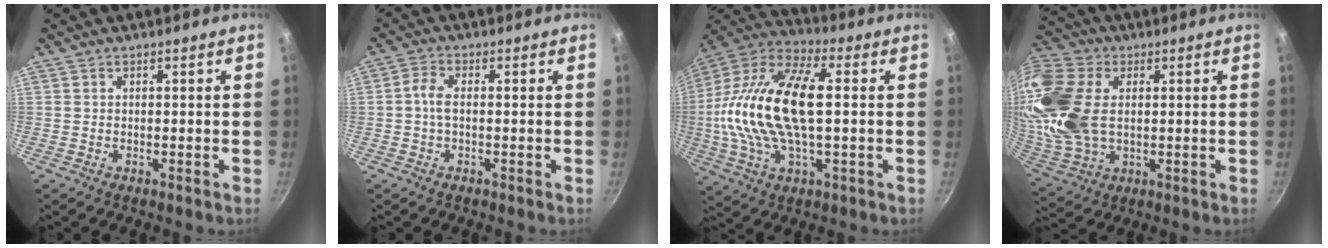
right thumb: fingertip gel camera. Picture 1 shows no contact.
{"total": 3.1, "force": [-0.3, 1.5, 2.8], "torque": [-0.068, 0.011, -0.014]}
{"total": 23.2, "force": [0.8, 10.8, 20.6], "torque": [-0.408, 0.032, 0.003]}
{"total": 22.9, "force": [3.4, 15.5, 16.5], "torque": [-0.361, 0.001, 0.065]}